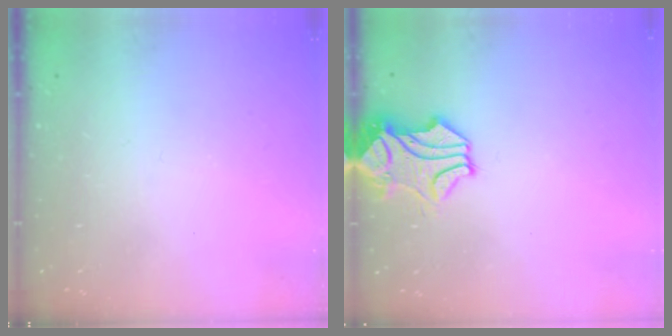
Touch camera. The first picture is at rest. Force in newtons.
{"total": 1.5, "press": 1.0, "slide": 1.2}